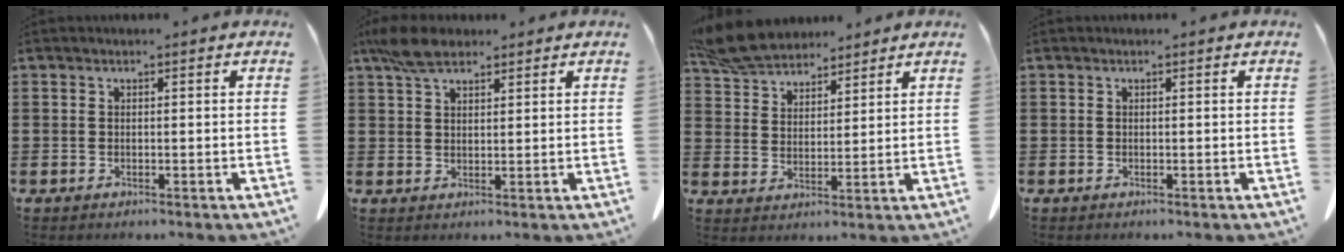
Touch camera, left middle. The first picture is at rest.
{"total": 5.4, "force": [3.9, 2.2, 3.0], "torque": [-0.070, 0.005, 0.074]}
{"total": 8.0, "force": [7.2, 2.4, 2.6], "torque": [-0.079, -0.015, 0.138]}
{"total": 0.0}